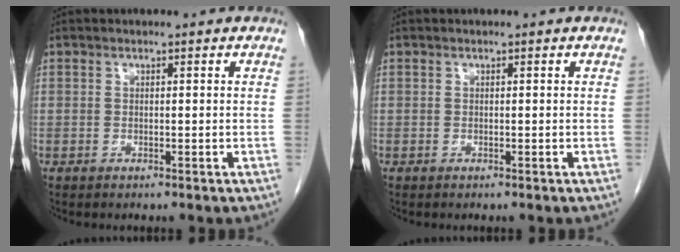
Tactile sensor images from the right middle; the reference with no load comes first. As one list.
[{"total": 0.0}]